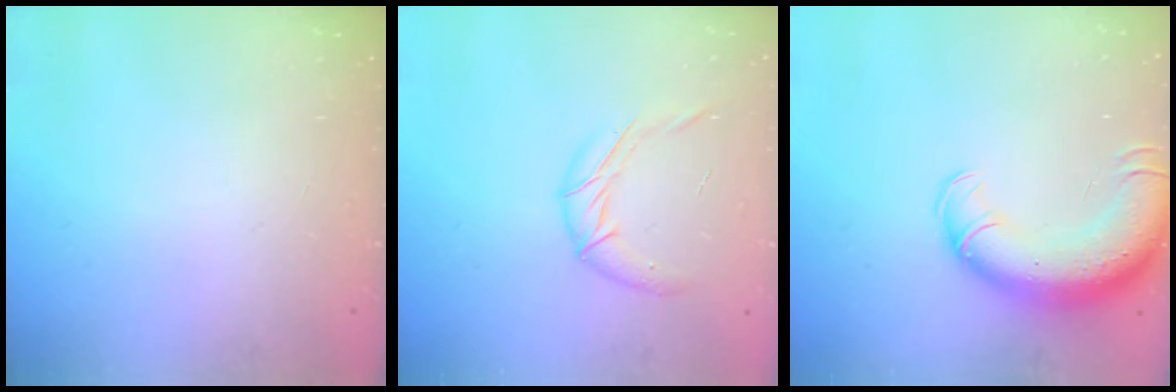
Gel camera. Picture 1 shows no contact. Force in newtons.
{"total": 9.5, "press": 9.4, "slide": 1.1}
{"total": 16.2, "press": 15.7, "slide": 3.9}